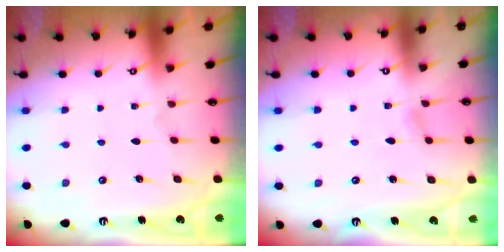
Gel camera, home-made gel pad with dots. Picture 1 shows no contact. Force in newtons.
{"total": 2.7, "press": 2.6, "slide": 0.4}